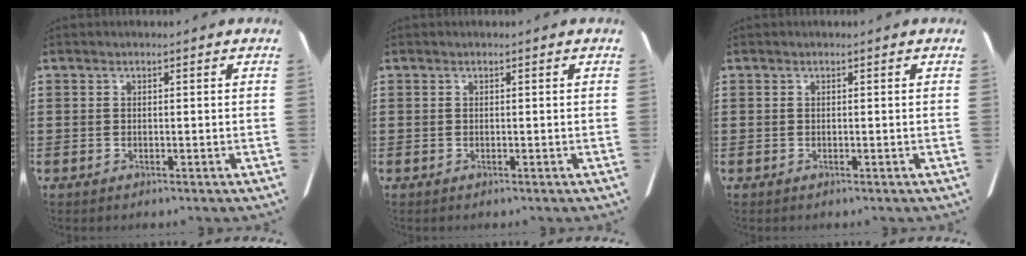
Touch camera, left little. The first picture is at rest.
{"total": 0.0}
{"total": 0.0}